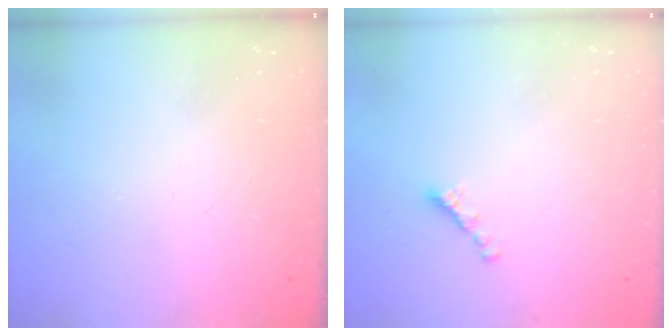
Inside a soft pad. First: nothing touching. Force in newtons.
{"total": 2.7, "press": 2.6, "slide": 0.8}